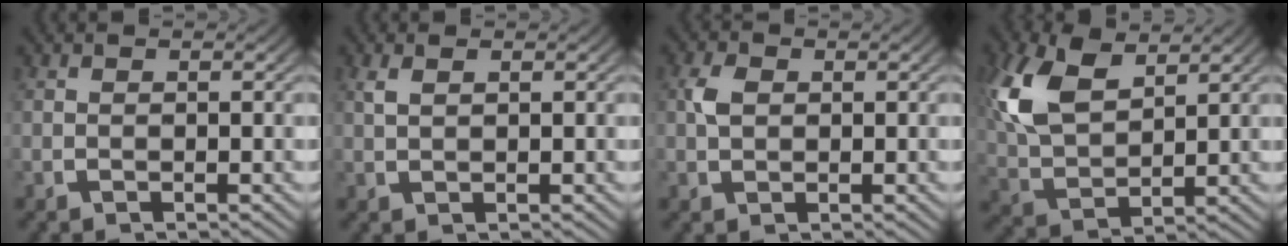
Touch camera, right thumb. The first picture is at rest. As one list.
[{"total": 1.1, "force": [0.7, 0.4, 0.8], "torque": [-0.016, 0.003, 0.019]}, {"total": 2.0, "force": [0.5, 1.5, 1.3], "torque": [-0.033, -0.003, 0.012]}, {"total": 8.1, "force": [2.8, 5.1, 5.6], "torque": [-0.147, -0.020, 0.069]}]